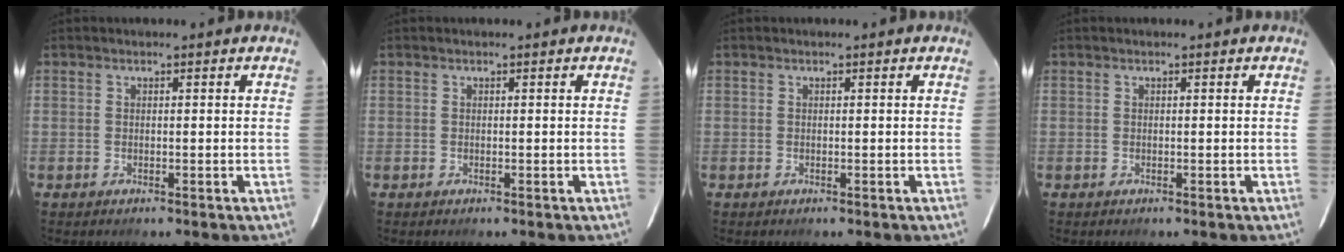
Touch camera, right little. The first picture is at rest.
{"total": 0.0}
{"total": 0.0}
{"total": 0.0}